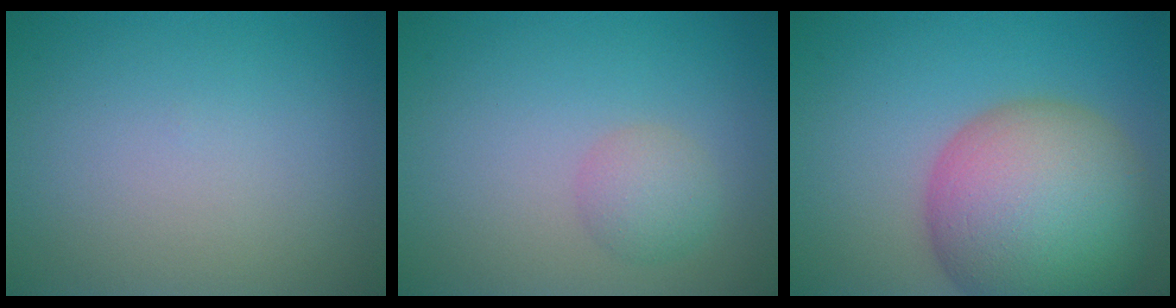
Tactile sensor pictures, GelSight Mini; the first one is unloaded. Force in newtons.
{"total": 2.1, "press": 2.1, "slide": 0.1}
{"total": 13.3, "press": 13.2, "slide": 0.9}